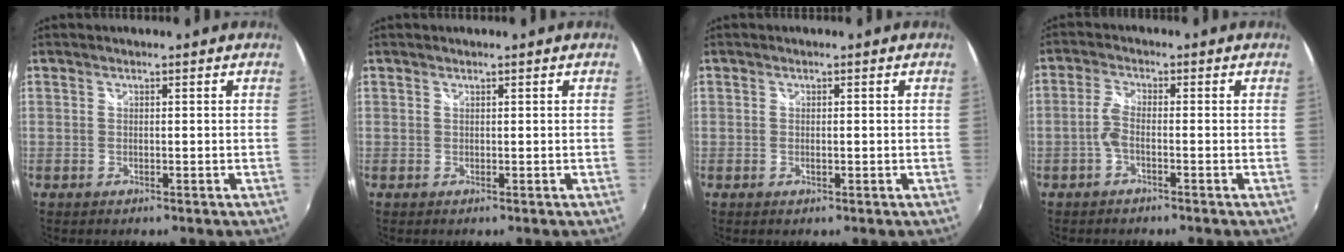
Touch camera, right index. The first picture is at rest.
{"total": 0.0}
{"total": 0.8, "force": [-0.1, 0.4, 0.6], "torque": [-0.010, -0.001, -0.002]}
{"total": 2.8, "force": [-1.3, 0.7, 2.4], "torque": [-0.059, 0.005, -0.029]}